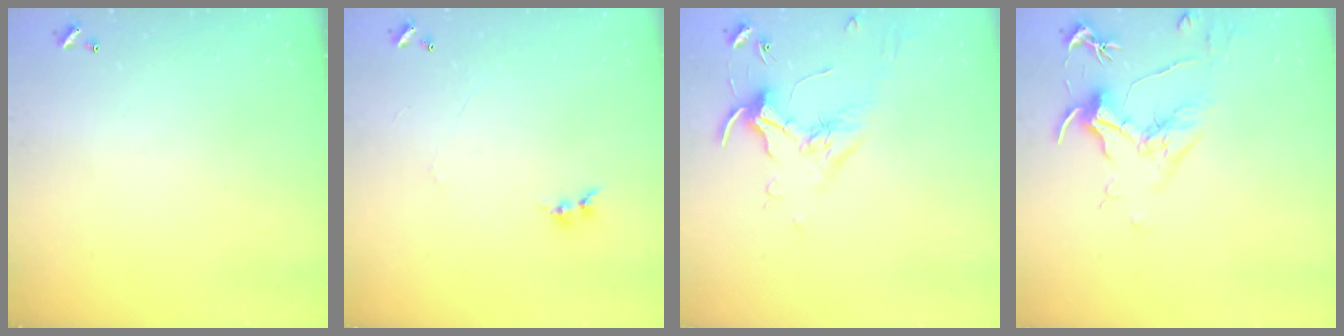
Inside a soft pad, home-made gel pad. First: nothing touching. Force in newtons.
{"total": 0.0}
{"total": 0.8, "press": 0.5, "slide": 0.6}
{"total": 1.6, "press": 1.4, "slide": 0.8}